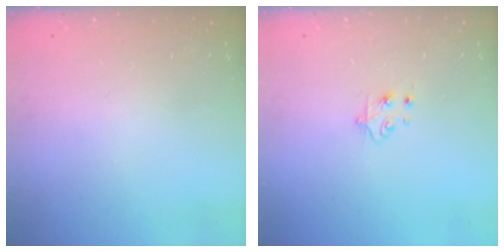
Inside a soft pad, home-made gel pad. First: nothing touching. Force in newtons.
{"total": 4.8, "press": 4.8, "slide": 0.6}